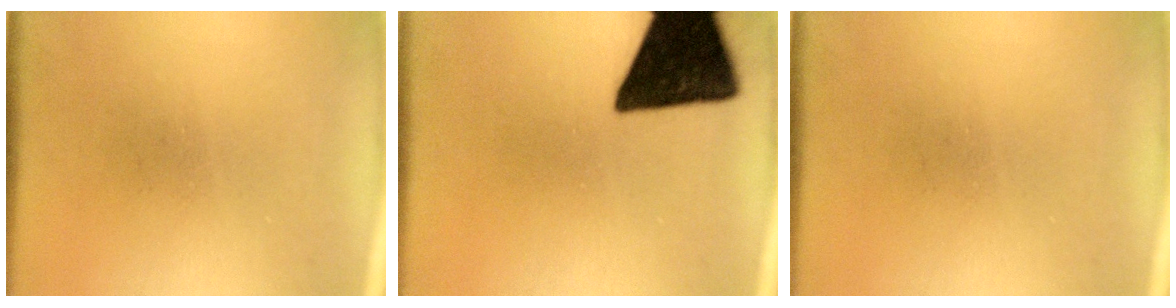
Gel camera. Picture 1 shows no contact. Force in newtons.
{"total": 18.8}
{"total": 0.0}